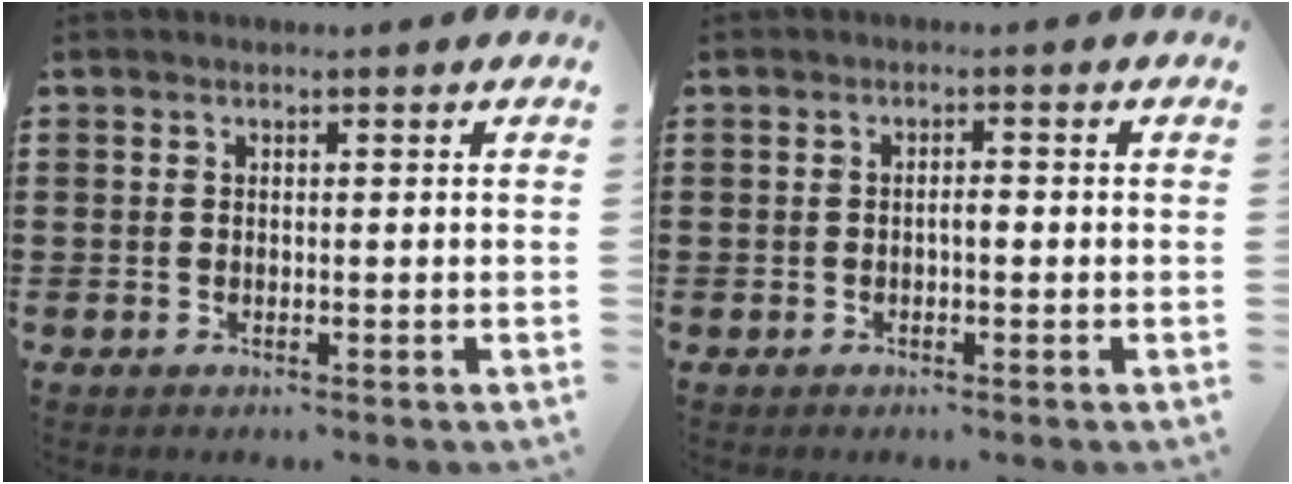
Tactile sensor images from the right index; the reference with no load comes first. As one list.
[{"total": 1.4, "force": [-0.4, 0.4, 1.3], "torque": [-0.025, -0.001, -0.008]}]